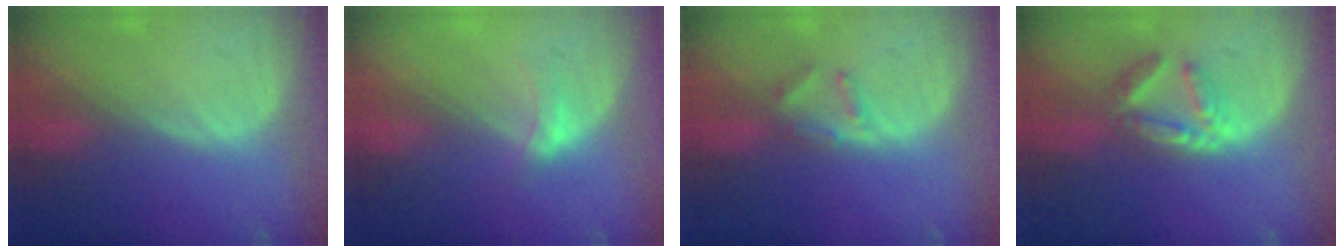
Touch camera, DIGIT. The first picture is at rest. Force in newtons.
{"total": 2.9, "press": 2.5, "slide": 1.5}
{"total": 2.8, "press": 2.7, "slide": 0.4}
{"total": 5.8, "press": 5.5, "slide": 1.8}